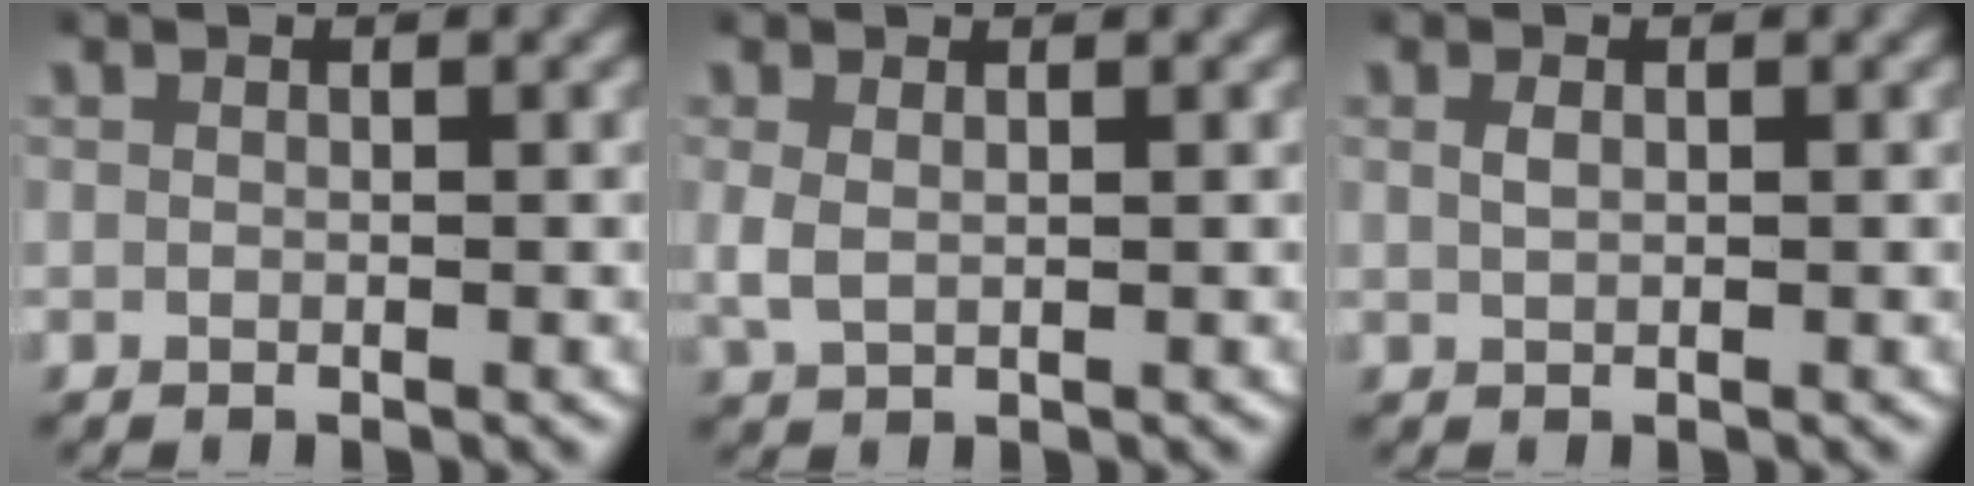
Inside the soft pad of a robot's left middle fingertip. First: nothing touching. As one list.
[{"total": 2.0, "force": [0.3, 1.3, 1.5], "torque": [-0.044, -0.006, 0.014]}, {"total": 0.7, "force": [0.2, 0.3, 0.6], "torque": [-0.013, -0.001, 0.007]}]